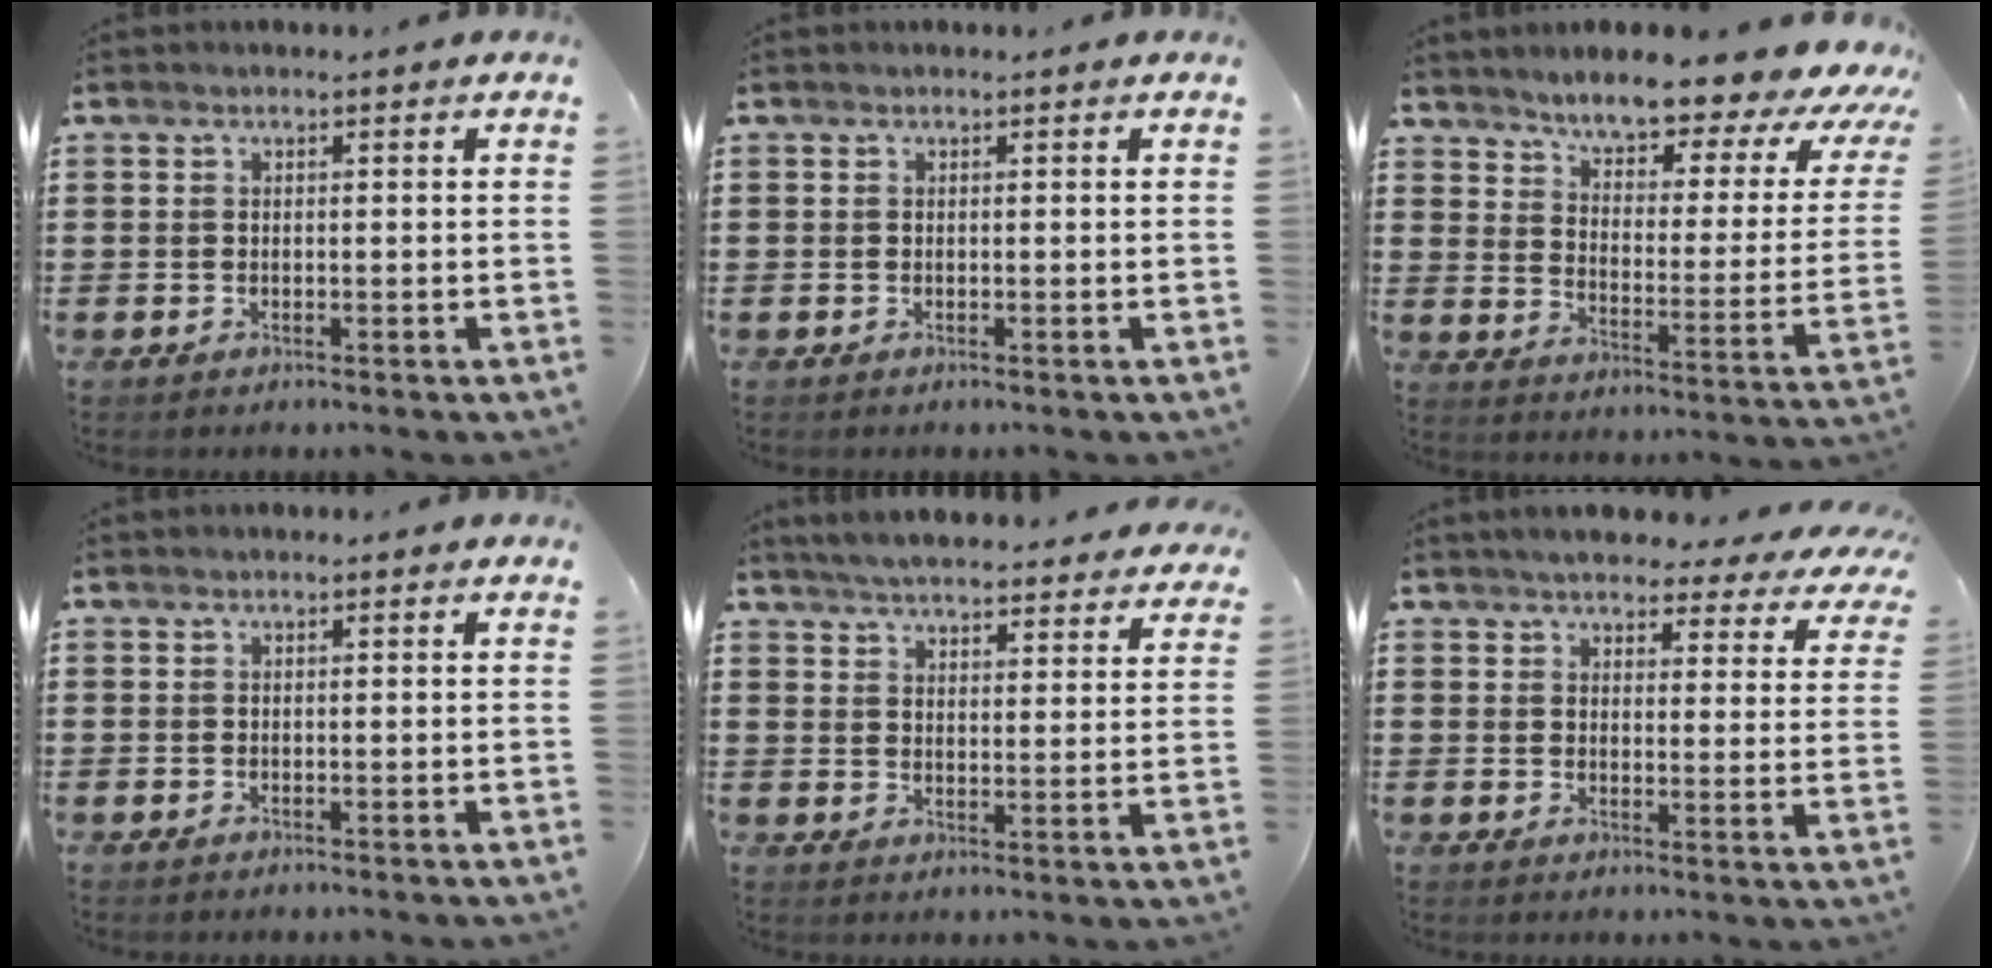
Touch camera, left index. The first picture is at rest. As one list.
[{"total": 0.0}, {"total": 6.7, "force": [5.9, 0.8, 3.0], "torque": [-0.072, -0.049, 0.089]}, {"total": 0.0}, {"total": 5.1, "force": [5.1, -0.1, 0.8], "torque": [-0.036, -0.025, 0.090]}, {"total": 4.4, "force": [4.2, 0.4, 1.0], "torque": [-0.031, -0.026, 0.072]}]